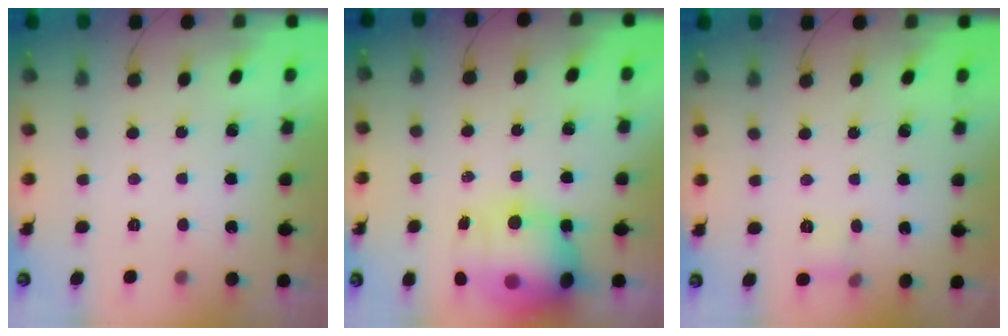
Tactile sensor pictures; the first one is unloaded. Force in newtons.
{"total": 15.2, "press": 14.8, "slide": 3.7}
{"total": 5.1, "press": 4.8, "slide": 1.7}